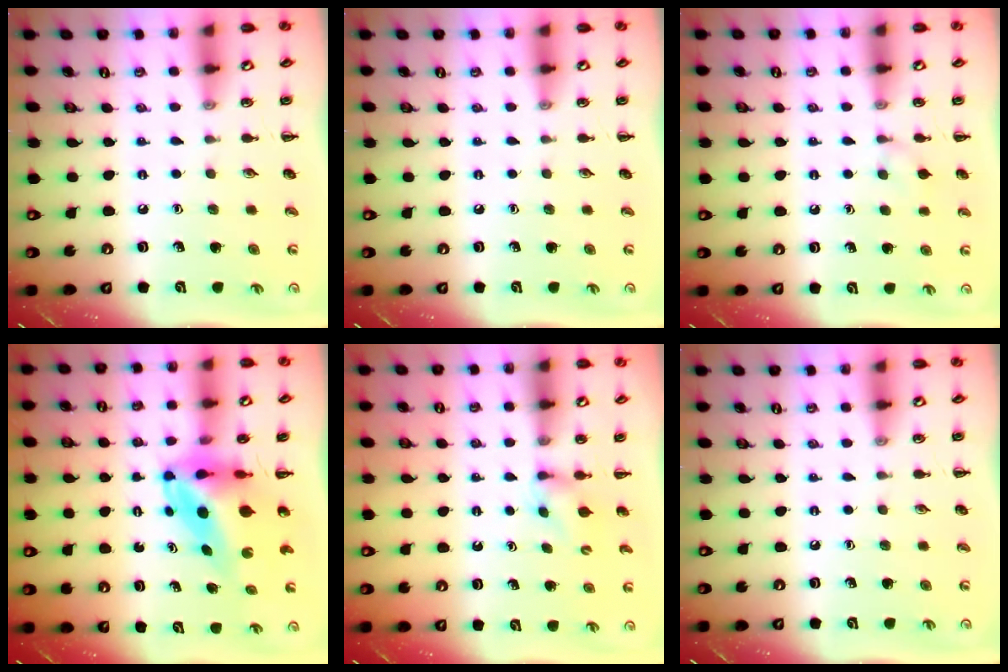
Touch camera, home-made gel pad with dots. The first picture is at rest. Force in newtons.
{"total": 0.0}
{"total": 5.3, "press": 4.9, "slide": 2.0}
{"total": 6.7, "press": 6.4, "slide": 1.9}
{"total": 2.8, "press": 2.5, "slide": 1.3}
{"total": 0.0}